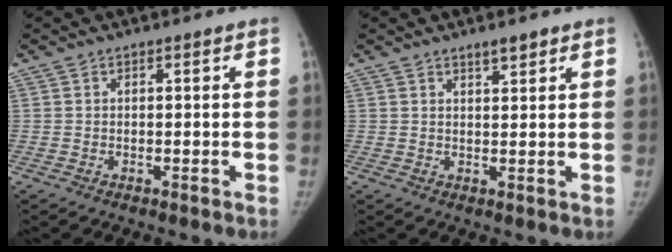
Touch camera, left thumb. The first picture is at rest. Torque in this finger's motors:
{"motor_torque": [0.42, 0.06, 0.34, -0.76, 0.11]}